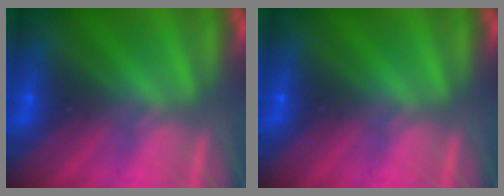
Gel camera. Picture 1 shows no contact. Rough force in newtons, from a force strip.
{"total": 0.0}